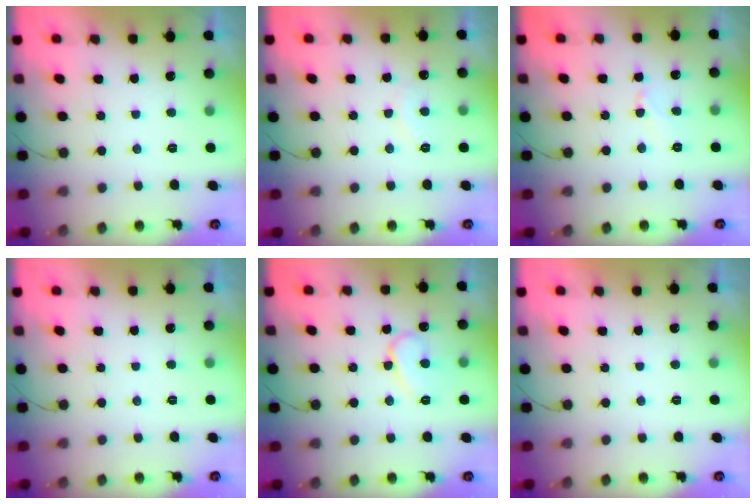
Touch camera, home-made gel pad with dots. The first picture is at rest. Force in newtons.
{"total": 4.9, "press": 4.9, "slide": 0.4}
{"total": 4.1, "press": 4.1, "slide": 0.5}
{"total": 0.0}
{"total": 9.0, "press": 9.0, "slide": 1.1}
{"total": 1.8, "press": 1.8, "slide": 0.0}